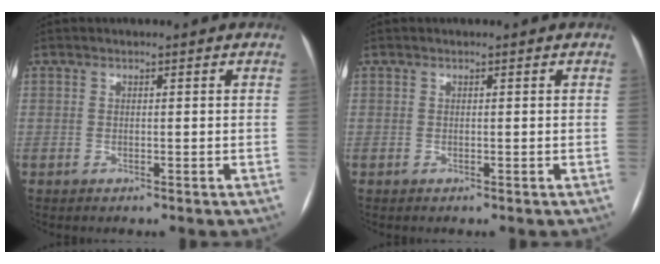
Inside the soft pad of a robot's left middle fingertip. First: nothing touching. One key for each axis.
{"total": 0.0}